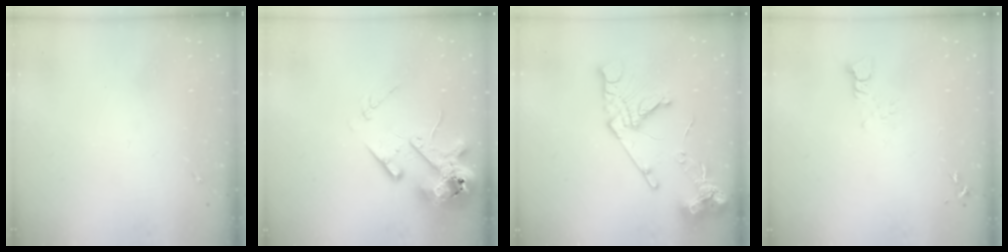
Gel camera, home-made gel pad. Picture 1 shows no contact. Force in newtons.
{"total": 14.6, "press": 14.4, "slide": 2.5}
{"total": 16.4, "press": 16.3, "slide": 1.9}
{"total": 3.2, "press": 3.1, "slide": 0.4}